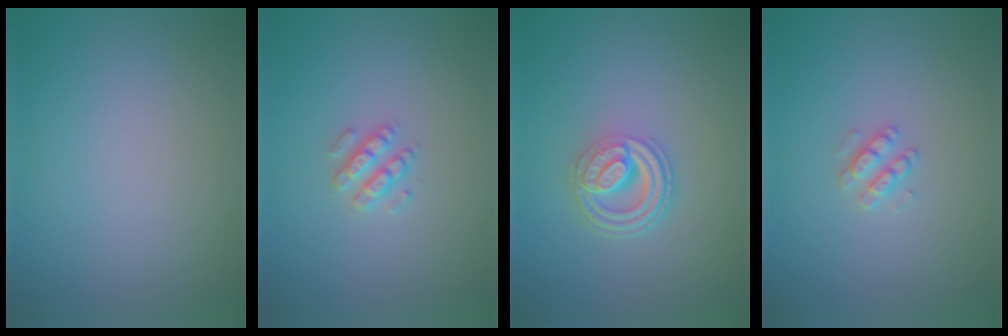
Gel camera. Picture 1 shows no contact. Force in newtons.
{"total": 2.1, "press": 2.0, "slide": 0.5}
{"total": 4.7, "press": 3.3, "slide": 3.3}
{"total": 1.6, "press": 1.6, "slide": 0.3}